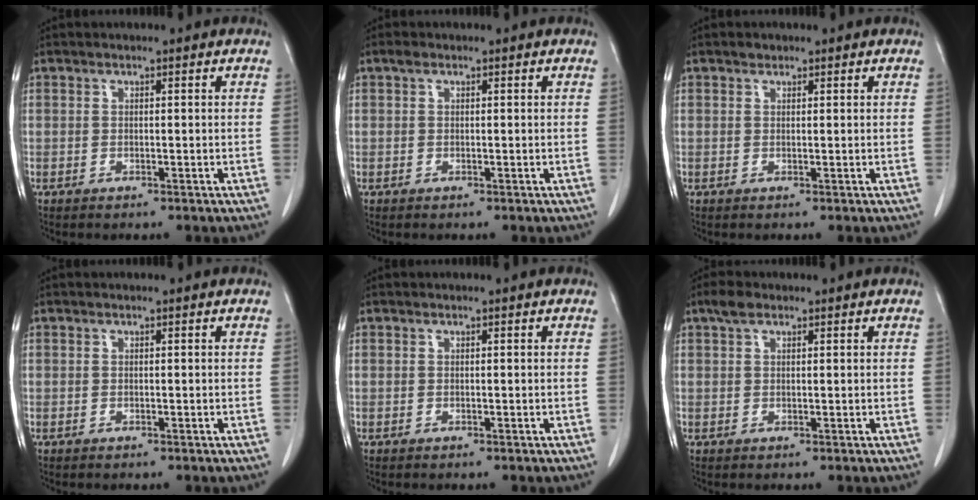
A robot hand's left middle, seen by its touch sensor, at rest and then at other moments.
{"total": 0.7, "force": [0.4, 0.4, 0.4], "torque": [-0.008, 0.008, 0.006]}
{"total": 0.8, "force": [0.6, 0.4, 0.1], "torque": [-0.001, -0.001, 0.008]}
{"total": 0.0}
{"total": 0.0}
{"total": 2.1, "force": [1.4, 1.1, 1.2], "torque": [-0.027, 0.012, 0.027]}